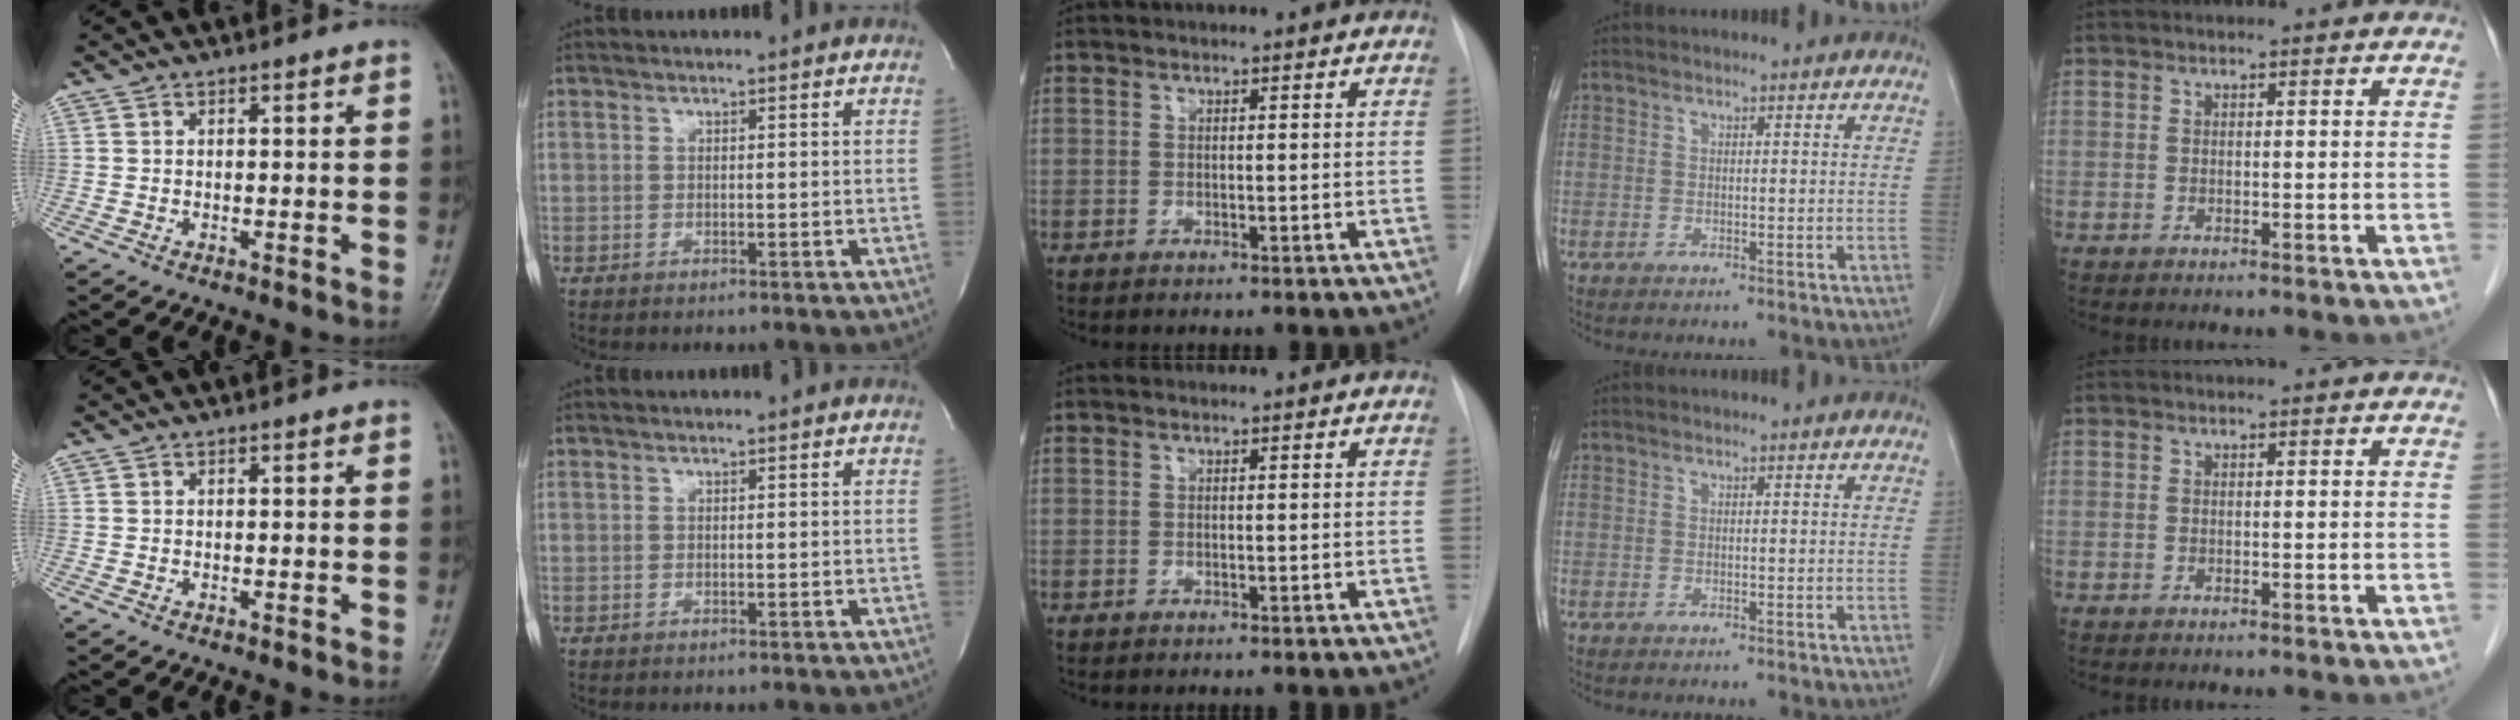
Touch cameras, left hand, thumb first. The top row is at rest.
{}